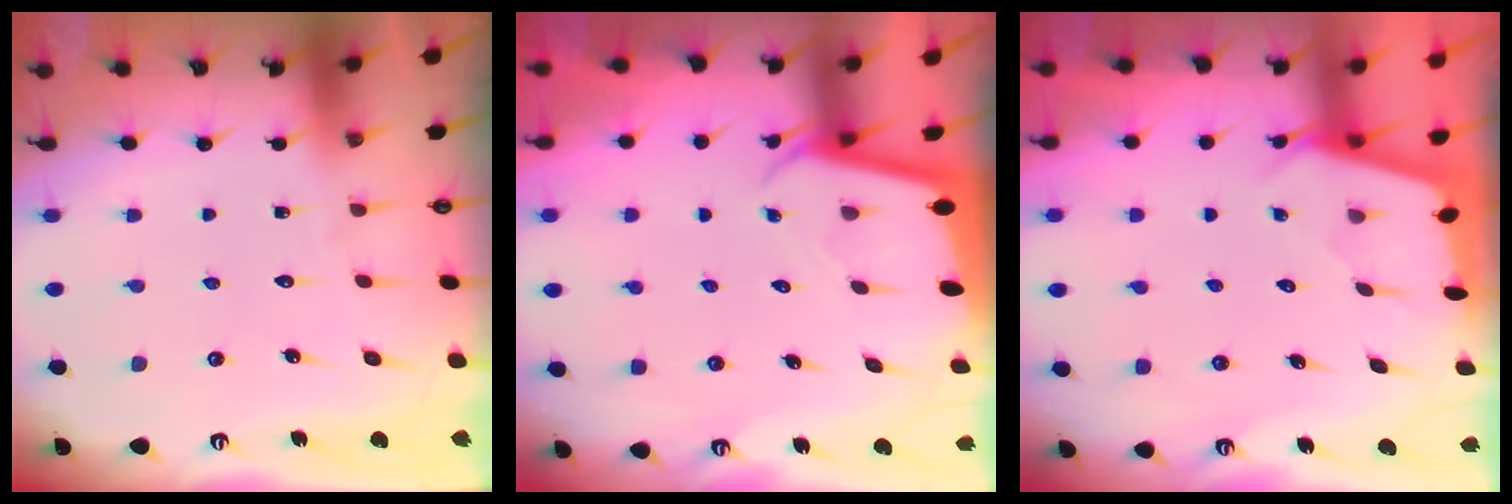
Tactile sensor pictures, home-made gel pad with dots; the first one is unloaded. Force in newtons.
{"total": 2.1, "press": 2.1, "slide": 0.2}
{"total": 2.5, "press": 2.5, "slide": 0.3}